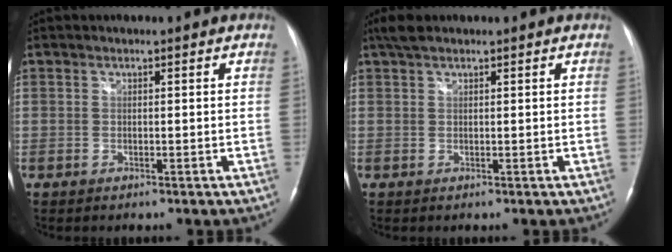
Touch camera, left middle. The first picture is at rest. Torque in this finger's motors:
{"motor_torque": [0.31, -0.19, -0.09, 0.04]}